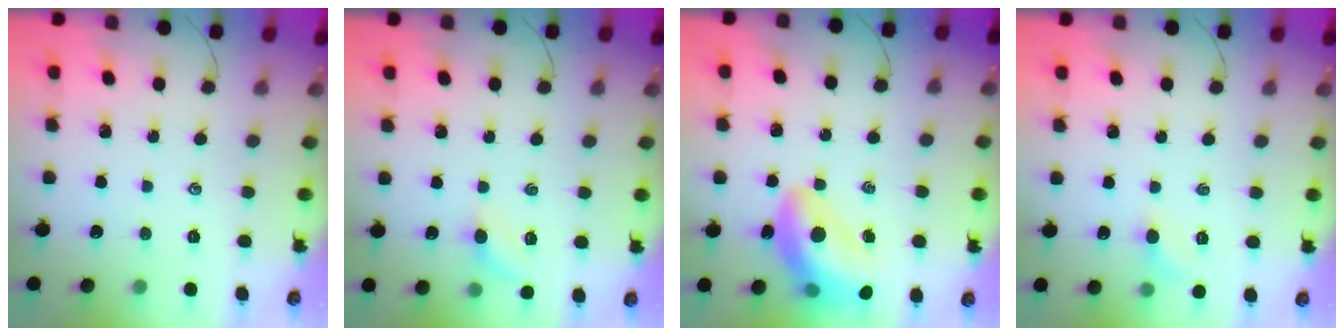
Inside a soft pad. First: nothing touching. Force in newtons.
{"total": 5.7, "press": 5.5, "slide": 1.5}
{"total": 17.8, "press": 17.3, "slide": 4.2}
{"total": 5.6, "press": 5.4, "slide": 1.5}